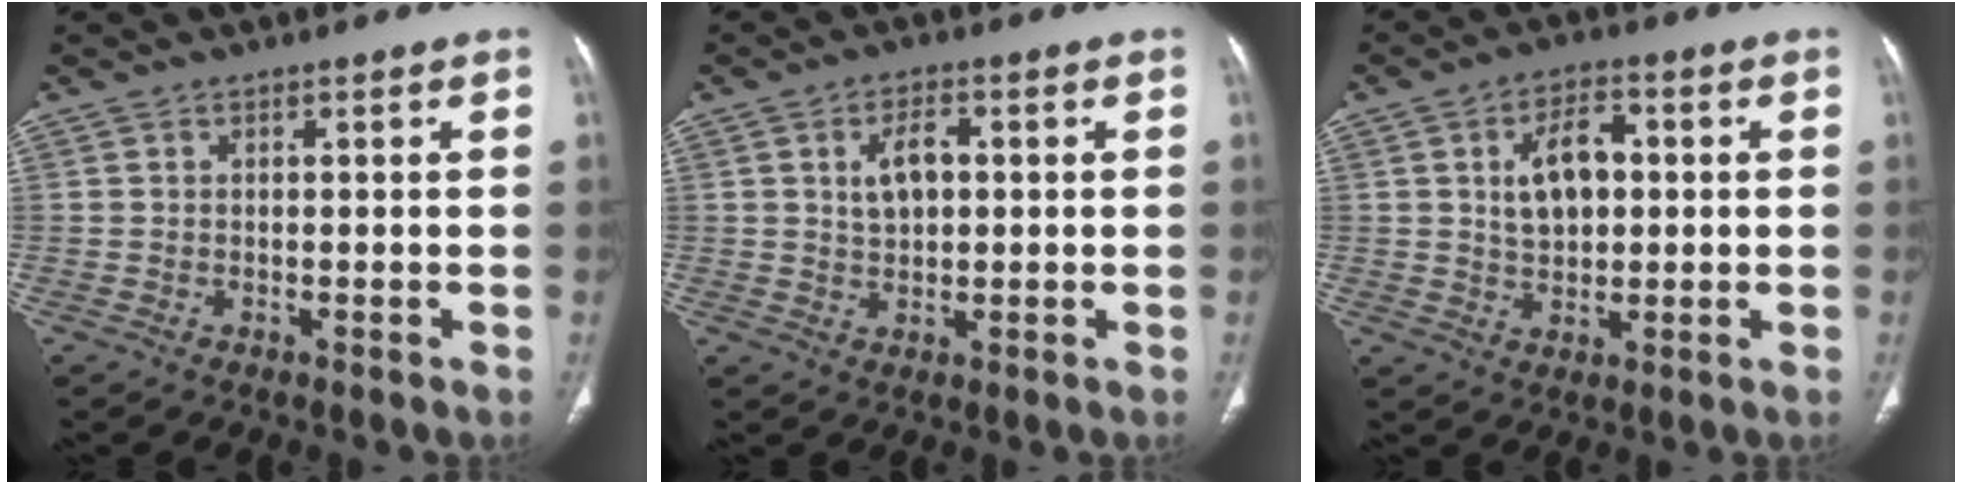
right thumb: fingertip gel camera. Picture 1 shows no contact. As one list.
[{"total": 5.3, "force": [1.1, 3.2, 4.1], "torque": [-0.064, 0.002, 0.019]}, {"total": 8.7, "force": [1.4, 5.5, 6.6], "torque": [-0.093, 0.007, 0.025]}]